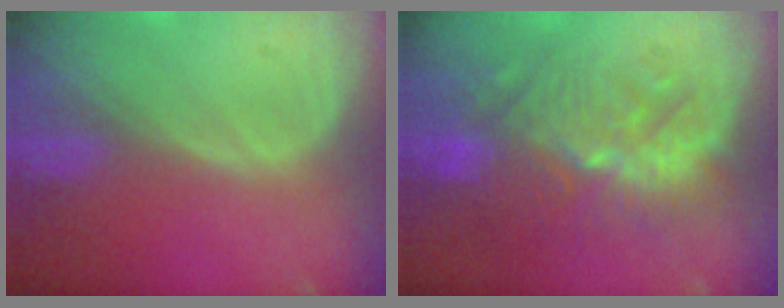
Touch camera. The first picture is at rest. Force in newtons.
{"total": 10.5, "press": 10.0, "slide": 3.5}